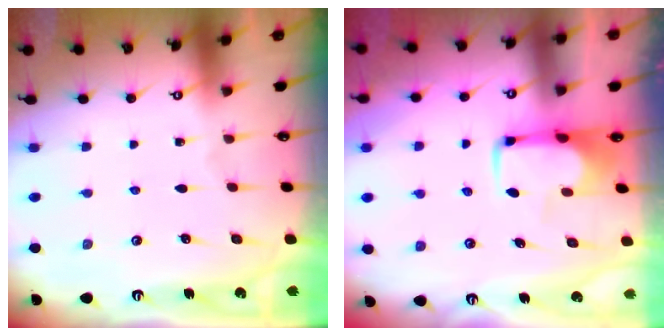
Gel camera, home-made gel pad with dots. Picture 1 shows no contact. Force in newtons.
{"total": 2.0, "press": 2.0, "slide": 0.4}